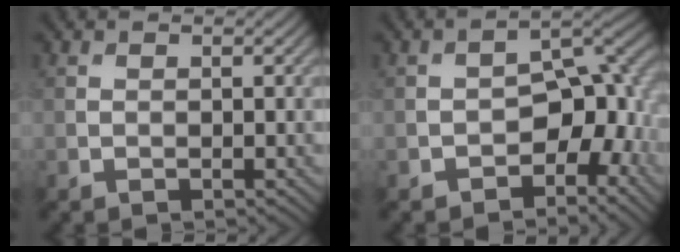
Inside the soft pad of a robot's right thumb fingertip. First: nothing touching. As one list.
[{"total": 7.6, "force": [-2.8, 4.6, 5.4], "torque": [-0.060, 0.004, -0.052]}]